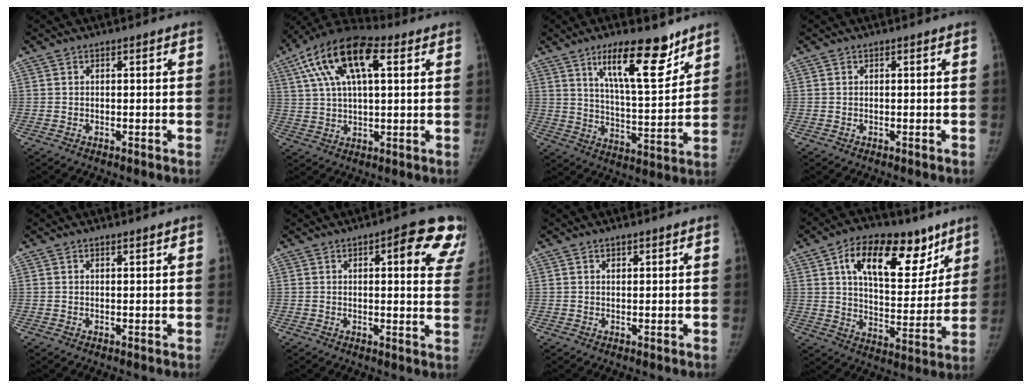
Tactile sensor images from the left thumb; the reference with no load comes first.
{"total": 17.3, "force": [6.6, 7.7, 14.0], "torque": [-0.254, 0.021, 0.112]}
{"total": 15.3, "force": [9.8, 4.5, 10.9], "torque": [-0.145, -0.065, 0.164]}
{"total": 0.0}
{"total": 0.5, "force": [0.5, 0.1, 0.2], "torque": [-0.004, -0.004, 0.011]}
{"total": 13.9, "force": [6.5, 4.5, 11.4], "torque": [-0.100, -0.020, 0.063]}
{"total": 1.1, "force": [0.8, 0.5, 0.6], "torque": [-0.003, -0.004, 0.013]}
{"total": 21.6, "force": [11.2, 11.4, 14.6], "torque": [-0.181, -0.027, 0.179]}